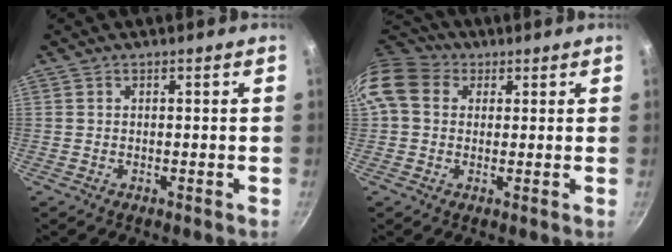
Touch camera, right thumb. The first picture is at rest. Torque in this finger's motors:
{"motor_torque": [2.33, 2.67, 1.69, 0.92, 0.32]}